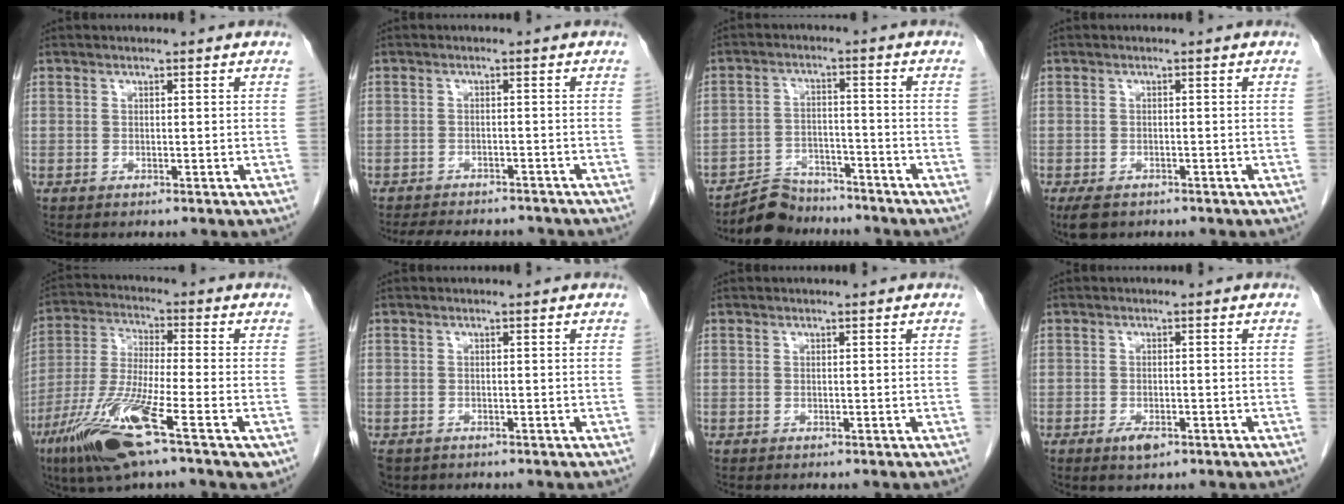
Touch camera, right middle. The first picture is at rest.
{"total": 10.8, "force": [-9.7, 3.2, 3.6], "torque": [-0.068, 0.002, -0.123]}
{"total": 6.2, "force": [-5.7, 2.3, -0.2], "torque": [0.006, 0.010, -0.100]}
{"total": 3.4, "force": [-2.4, 1.8, 1.6], "torque": [-0.031, -0.005, -0.035]}
{"total": 15.2, "force": [-7.6, 1.4, 13.1], "torque": [-0.269, -0.030, -0.140]}
{"total": 3.2, "force": [-2.2, 2.0, 1.1], "torque": [-0.026, -0.004, -0.035]}
{"total": 0.0}
{"total": 2.6, "force": [-1.5, 1.0, 1.9], "torque": [-0.034, 0.000, -0.022]}